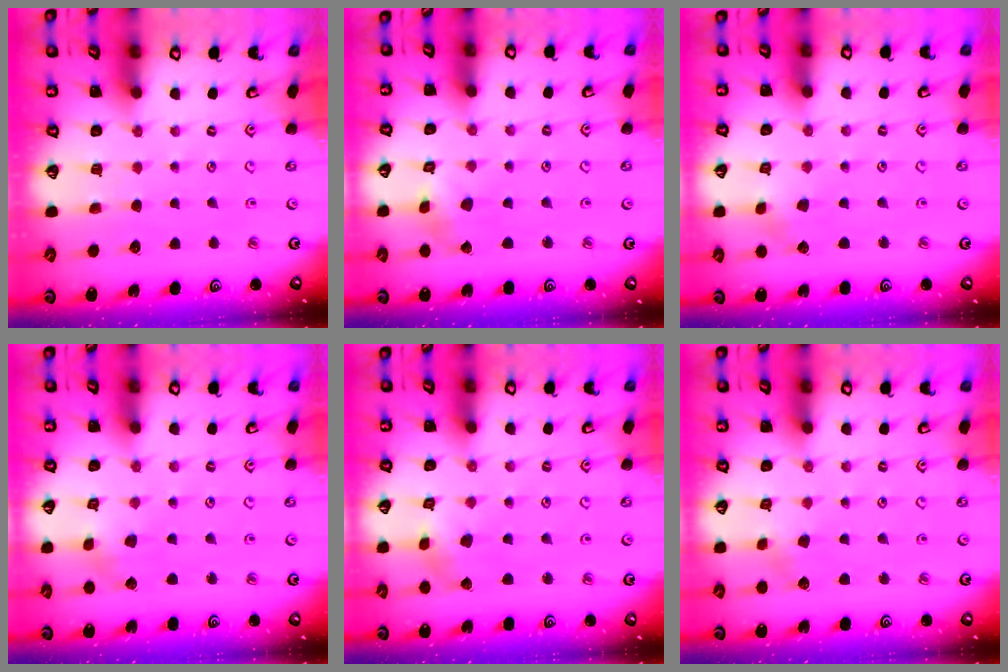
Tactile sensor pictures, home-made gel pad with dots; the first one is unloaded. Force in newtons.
{"total": 2.0, "press": 2.0, "slide": 0.3}
{"total": 2.8, "press": 2.7, "slide": 0.6}
{"total": 2.9, "press": 2.9, "slide": 0.6}
{"total": 2.4, "press": 2.3, "slide": 0.5}
{"total": 2.4, "press": 2.3, "slide": 0.4}